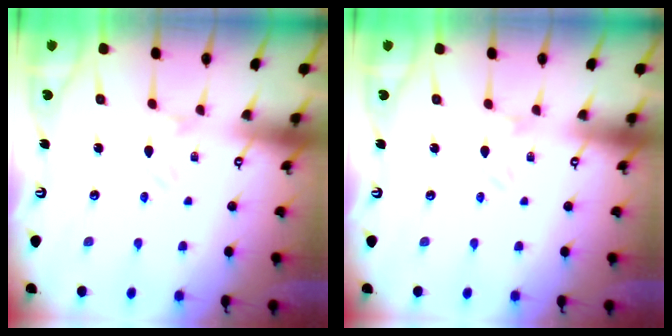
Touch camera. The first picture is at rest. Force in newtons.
{"total": 0.0}